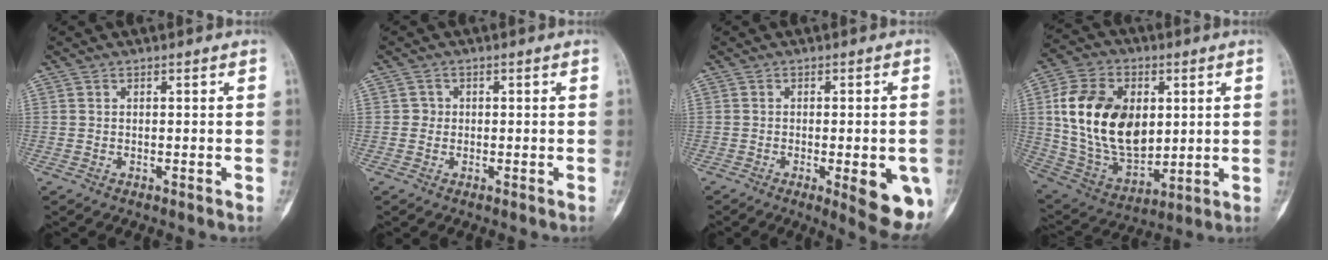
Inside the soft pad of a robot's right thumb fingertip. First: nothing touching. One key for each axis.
{"total": 1.4, "fx": 0.0, "fy": 1.4, "fz": 0.3, "tx": 0.005, "ty": 0.005, "tz": -0.004}
{"total": 11.0, "fx": -3.4, "fy": 3.2, "fz": 10.0, "tx": -0.109, "ty": -0.011, "tz": -0.034}
{"total": 21.9, "fx": 3.5, "fy": 14.3, "fz": 16.2, "tx": -0.272, "ty": -0.017, "tz": 0.076}